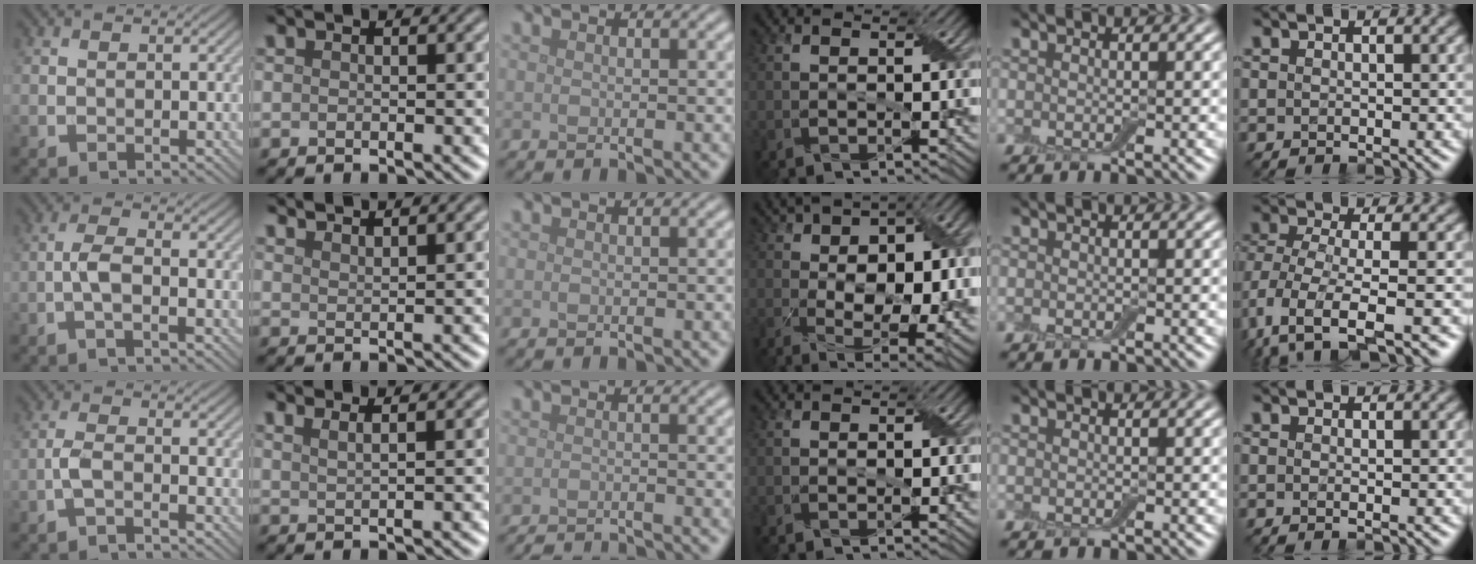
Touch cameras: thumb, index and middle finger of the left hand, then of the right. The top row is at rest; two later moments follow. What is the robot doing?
{"motion": "peel", "object": "bubble wrap"}